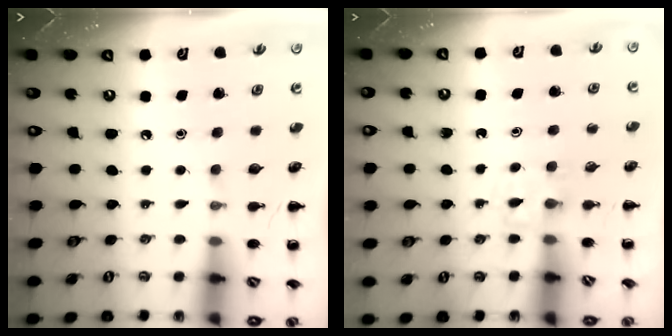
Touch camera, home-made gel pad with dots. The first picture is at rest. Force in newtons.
{"total": 3.2, "press": 3.0, "slide": 1.1}